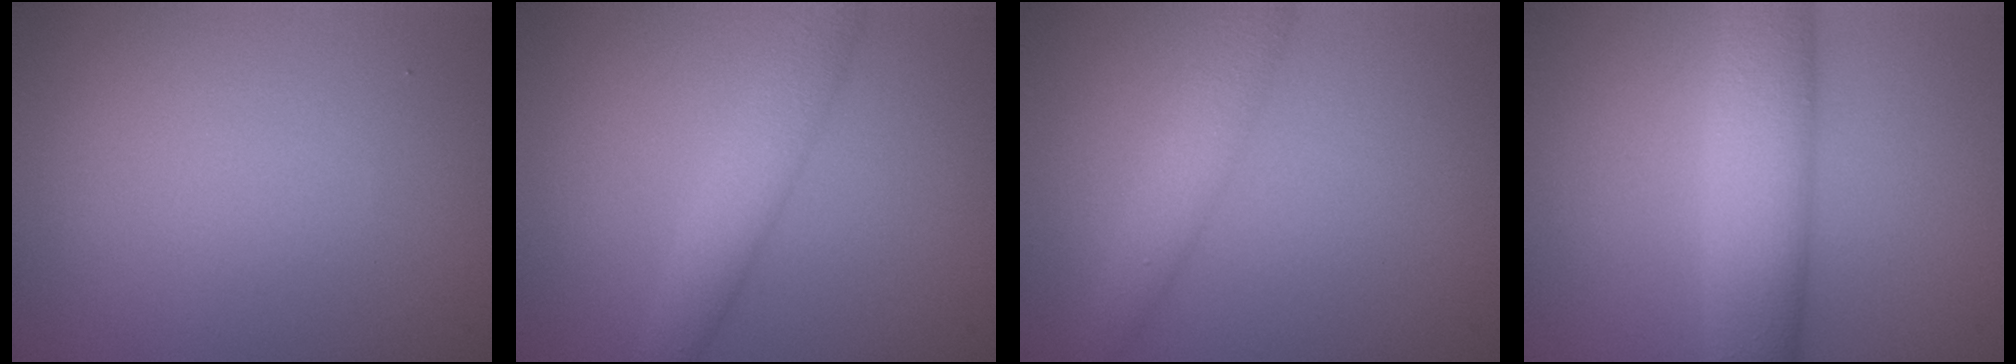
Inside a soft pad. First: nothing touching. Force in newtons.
{"total": 3.3, "press": 3.3, "slide": 0.1}
{"total": 2.7, "press": 2.7, "slide": 0.2}
{"total": 6.5, "press": 6.5, "slide": 0.2}